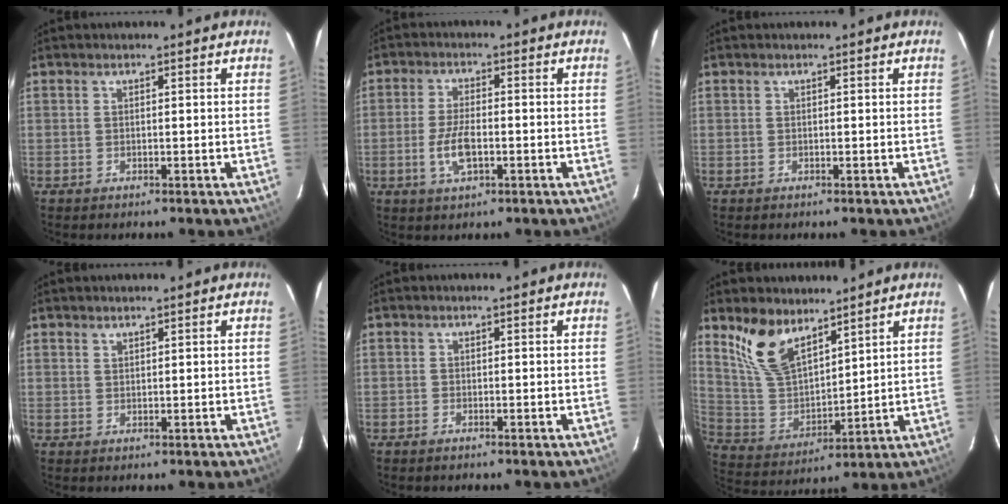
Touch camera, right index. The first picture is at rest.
{"total": 6.0, "force": [-1.8, 2.4, 5.2], "torque": [-0.110, -0.002, -0.033]}
{"total": 0.0}
{"total": 0.7, "force": [0.7, 0.2, 0.1], "torque": [-0.002, 0.001, 0.014]}
{"total": 0.6, "force": [-0.5, 0.3, 0.0], "torque": [-0.003, 0.000, -0.012]}
{"total": 12.8, "force": [8.8, 6.0, 7.0], "torque": [-0.144, 0.008, 0.190]}